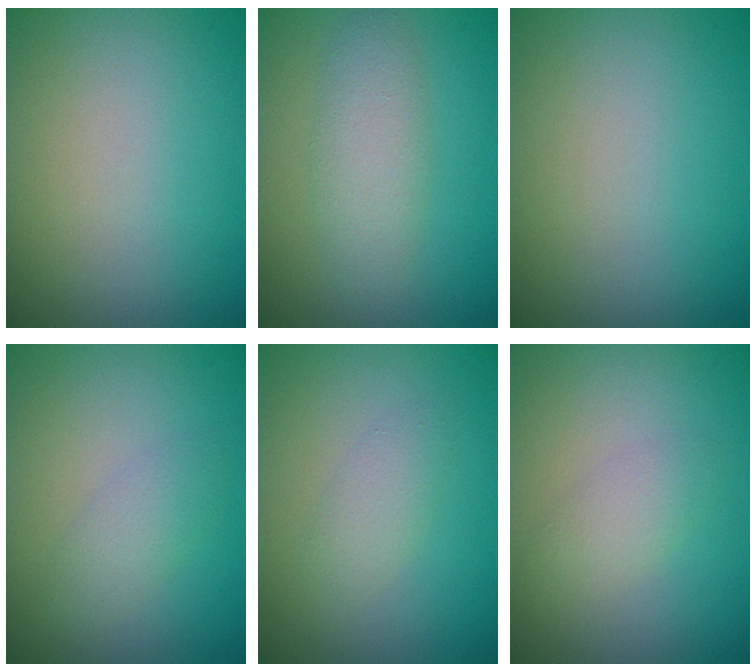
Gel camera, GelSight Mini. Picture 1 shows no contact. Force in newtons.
{"total": 3.3, "press": 3.3, "slide": 0.0}
{"total": 0.0}
{"total": 1.9, "press": 1.9, "slide": 0.2}
{"total": 1.7, "press": 1.7, "slide": 0.1}
{"total": 1.9, "press": 1.9, "slide": 0.1}